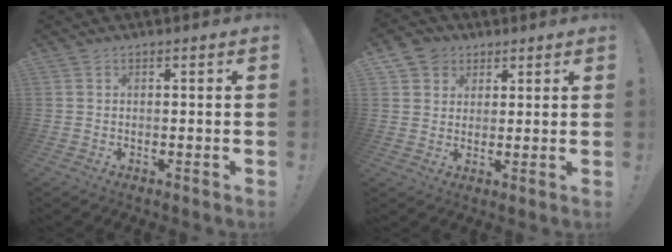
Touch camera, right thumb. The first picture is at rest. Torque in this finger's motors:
{"motor_torque": [0.13, 0.24, 0.15, 0.11, 0.13]}